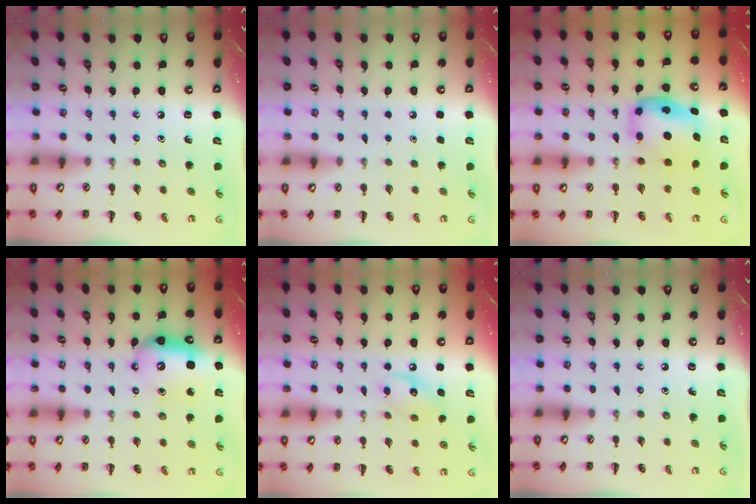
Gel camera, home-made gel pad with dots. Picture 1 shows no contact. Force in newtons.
{"total": 1.7, "press": 1.7, "slide": 0.1}
{"total": 5.9, "press": 5.7, "slide": 1.3}
{"total": 8.4, "press": 8.4, "slide": 0.9}
{"total": 9.1, "press": 9.0, "slide": 0.8}
{"total": 0.0}